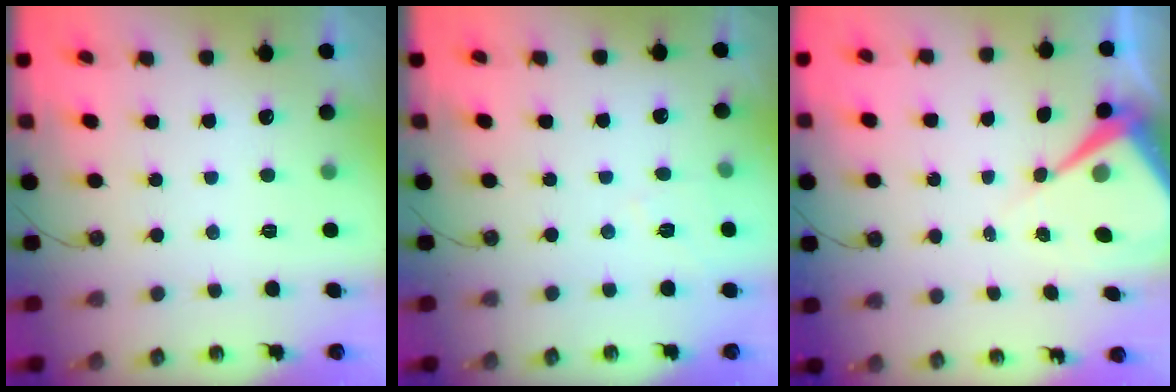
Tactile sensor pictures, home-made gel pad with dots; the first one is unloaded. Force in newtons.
{"total": 5.3, "press": 5.3, "slide": 0.6}
{"total": 8.3, "press": 8.3, "slide": 0.6}